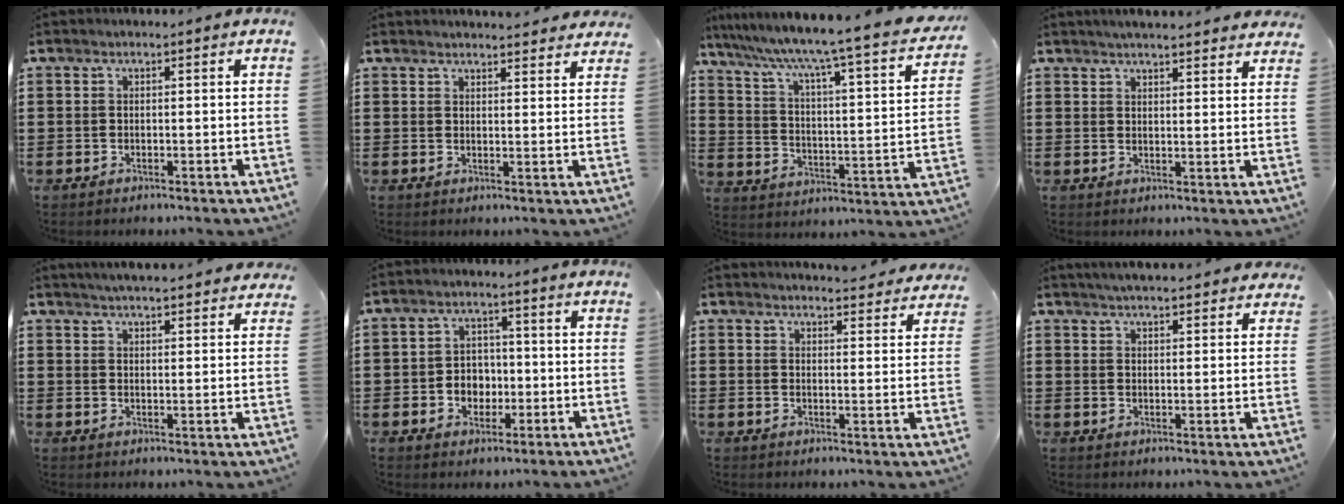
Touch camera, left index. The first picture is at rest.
{"total": 2.9, "force": [2.9, 0.1, 0.2], "torque": [-0.004, -0.012, 0.054]}
{"total": 5.8, "force": [4.5, -0.9, 3.5], "torque": [-0.090, -0.052, 0.059]}
{"total": 3.4, "force": [3.3, -0.2, 0.6], "torque": [-0.021, -0.009, 0.060]}
{"total": 4.0, "force": [3.9, -0.2, 0.6], "torque": [-0.022, -0.015, 0.072]}
{"total": 4.2, "force": [-1.0, 3.6, 1.8], "torque": [-0.037, 0.005, -0.026]}
{"total": 4.0, "force": [4.0, 0.0, 0.3], "torque": [-0.010, -0.023, 0.073]}
{"total": 3.8, "force": [3.7, 0.0, 0.8], "torque": [-0.025, -0.012, 0.068]}